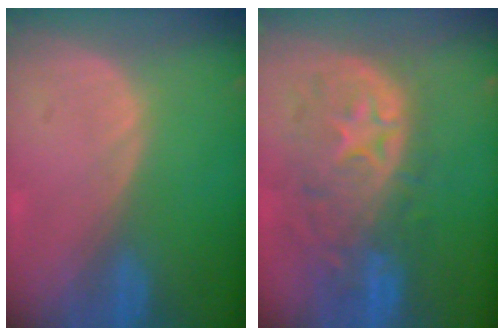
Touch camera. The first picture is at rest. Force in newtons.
{"total": 11.1, "press": 9.7, "slide": 5.2}